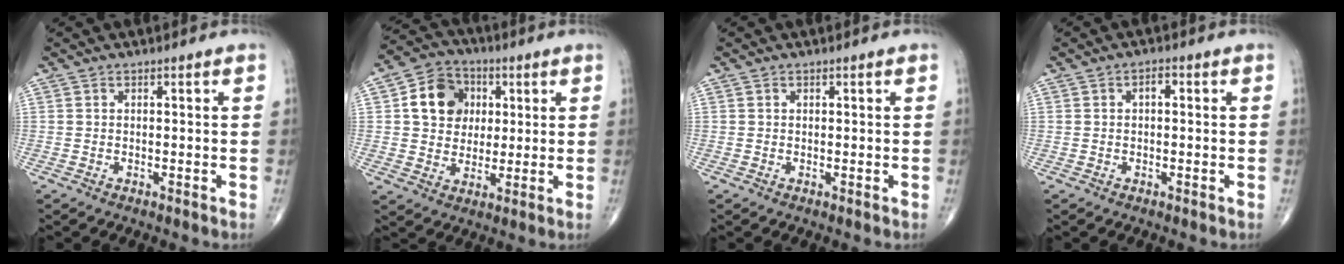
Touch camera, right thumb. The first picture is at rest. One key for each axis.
{"total": 11.2, "fx": 2.5, "fy": 9.4, "fz": 5.6, "tx": -0.061, "ty": 0.003, "tz": 0.037}
{"total": 0.0}
{"total": 1.8, "fx": 0.2, "fy": 0.9, "fz": 1.5, "tx": -0.023, "ty": 0.008, "tz": 0.001}